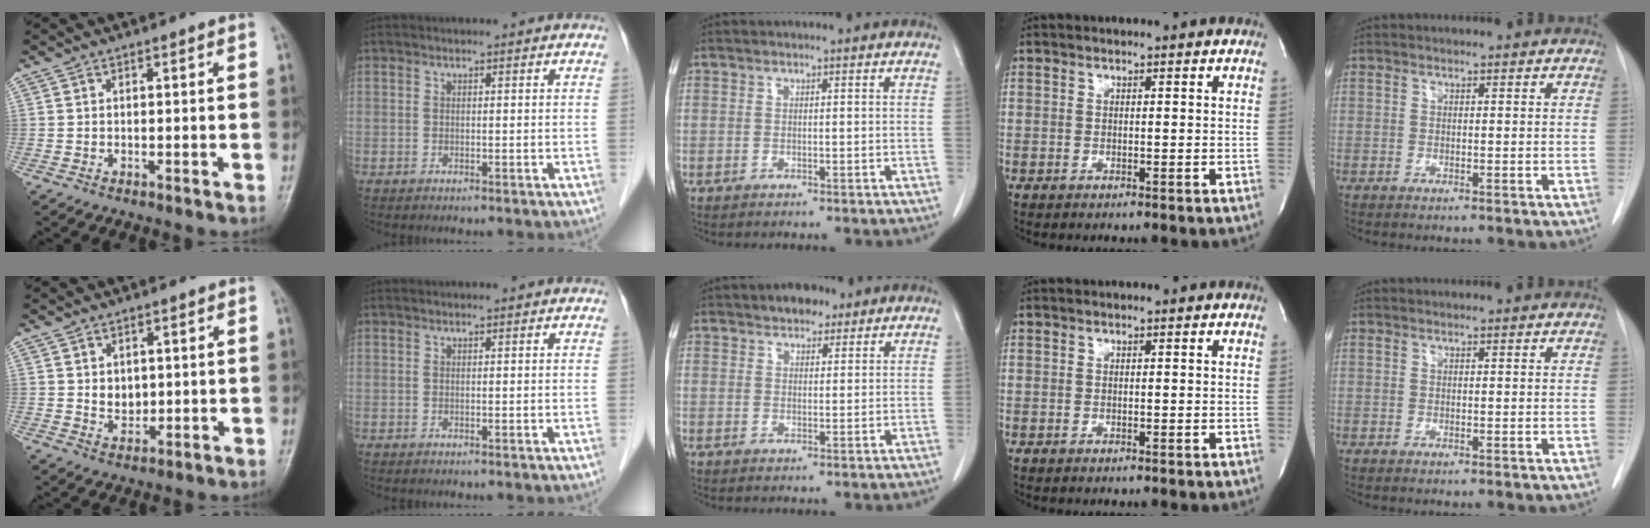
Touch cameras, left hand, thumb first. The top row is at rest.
{"thumb": {"total": 3.6, "force": [0.7, 2.9, 2.0], "torque": [-0.017, -0.009, 0.019]}, "middle": {"total": 3.7, "force": [2.8, 1.8, 1.6], "torque": [-0.026, 0.007, 0.045]}}